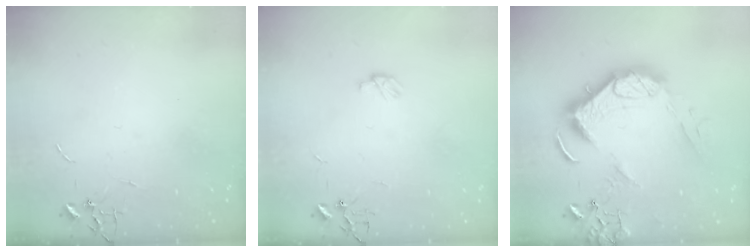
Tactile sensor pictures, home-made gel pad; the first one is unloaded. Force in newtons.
{"total": 3.5, "press": 3.5, "slide": 0.4}
{"total": 19.2, "press": 19.0, "slide": 2.3}